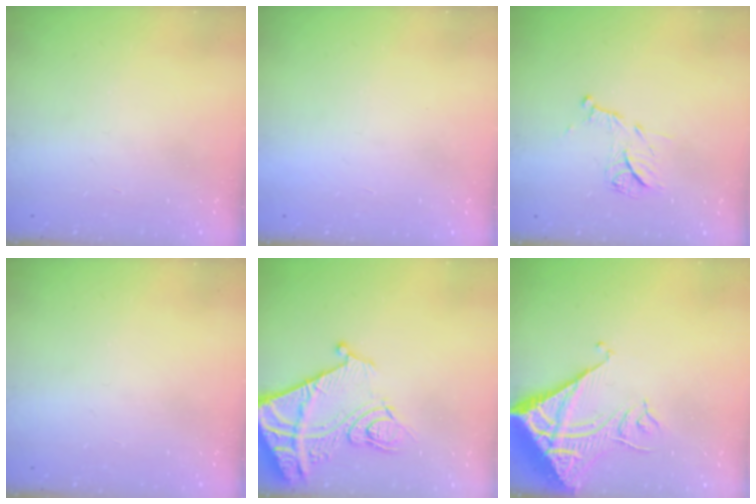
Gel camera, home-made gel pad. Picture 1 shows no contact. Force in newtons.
{"total": 1.6, "press": 1.5, "slide": 0.1}
{"total": 10.1, "press": 10.1, "slide": 0.5}
{"total": 0.0}
{"total": 14.7, "press": 14.6, "slide": 1.7}
{"total": 11.6, "press": 11.5, "slide": 1.4}